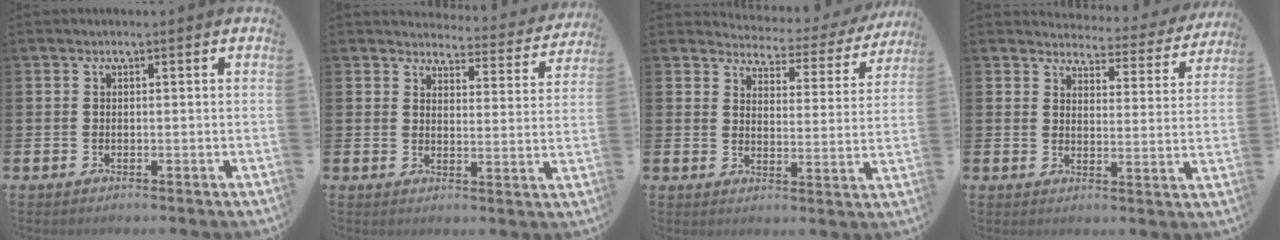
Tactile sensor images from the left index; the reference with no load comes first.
{"total": 3.5, "force": [3.4, 0.8, 0.2], "torque": [-0.011, -0.031, 0.053]}
{"total": 3.5, "force": [3.3, 1.1, 0.4], "torque": [-0.026, -0.032, 0.048]}
{"total": 3.6, "force": [3.4, 0.9, 0.4], "torque": [-0.016, -0.034, 0.053]}